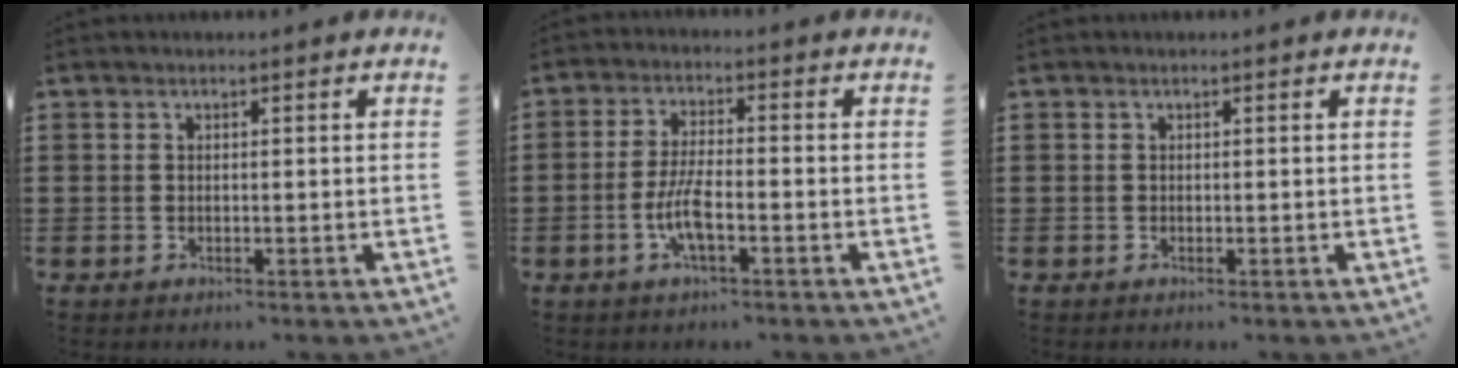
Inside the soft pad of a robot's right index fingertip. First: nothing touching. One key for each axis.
{"total": 5.8, "fx": -1.9, "fy": 1.6, "fz": 5.2, "tx": -0.122, "ty": -0.008, "tz": -0.043}
{"total": 0.0}